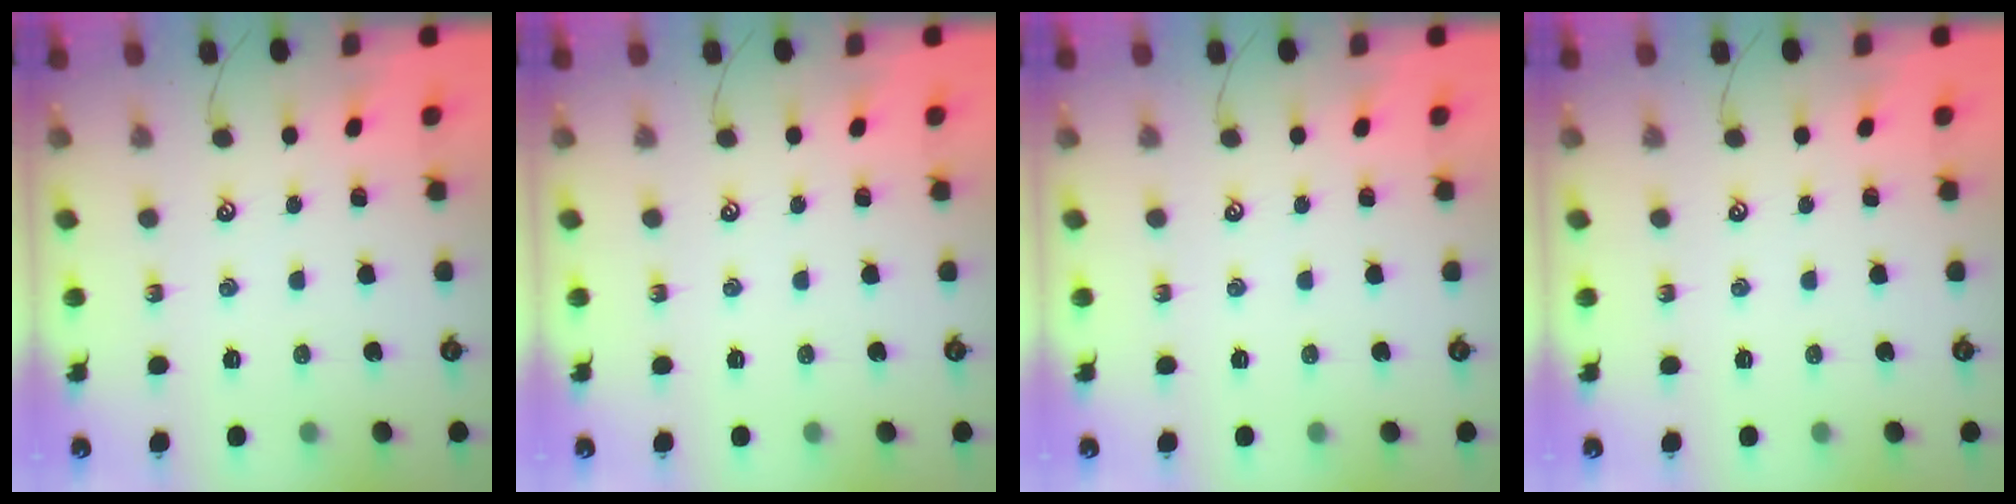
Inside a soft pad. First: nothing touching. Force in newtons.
{"total": 0.0}
{"total": 0.0}
{"total": 0.0}